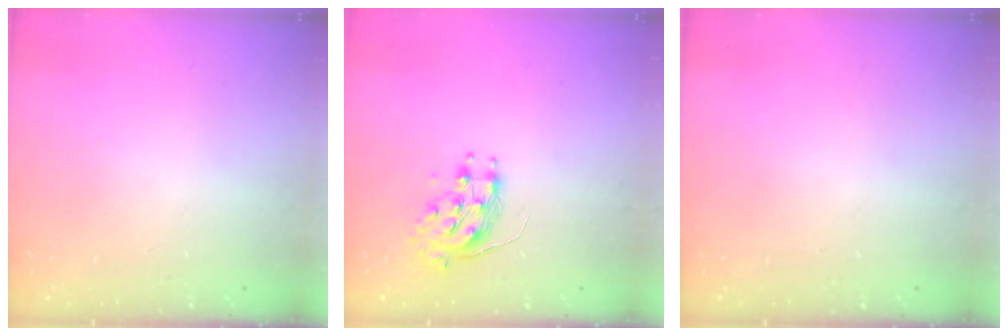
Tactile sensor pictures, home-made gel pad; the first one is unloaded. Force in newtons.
{"total": 8.6, "press": 8.6, "slide": 0.3}
{"total": 0.0}